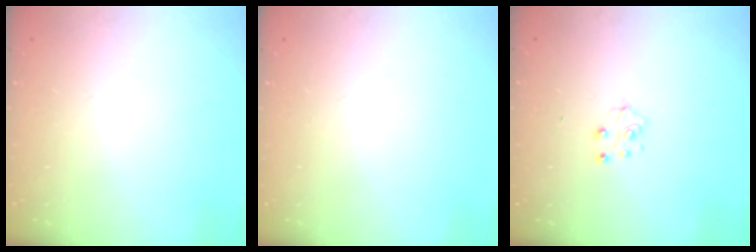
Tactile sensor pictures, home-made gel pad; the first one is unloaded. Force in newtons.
{"total": 0.0}
{"total": 5.7, "press": 5.7, "slide": 0.5}